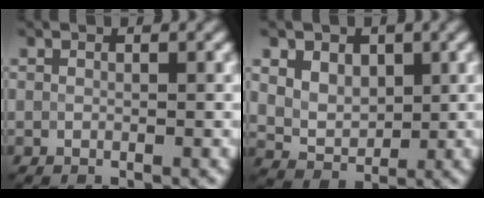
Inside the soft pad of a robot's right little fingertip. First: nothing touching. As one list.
[{"total": 5.6, "force": [2.4, 4.1, 3.1], "torque": [-0.047, 0.015, 0.040]}]